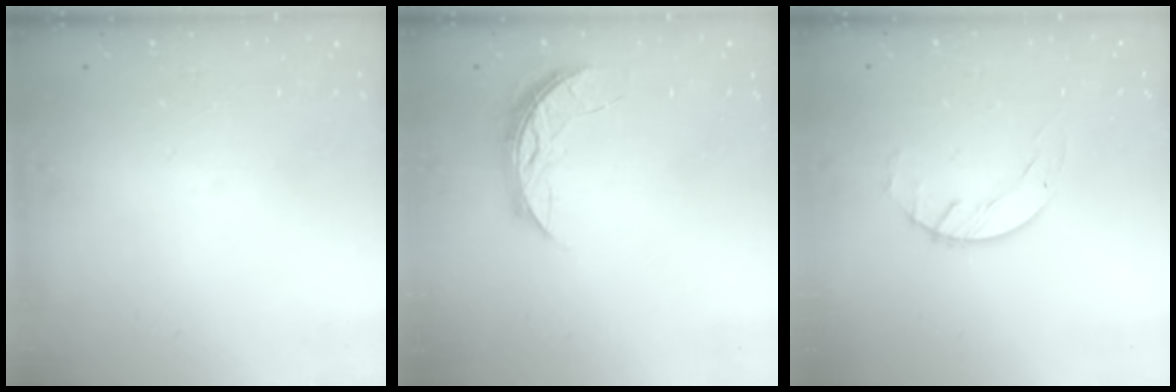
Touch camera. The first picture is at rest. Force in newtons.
{"total": 6.1, "press": 6.1, "slide": 0.4}
{"total": 1.7, "press": 1.7, "slide": 0.3}